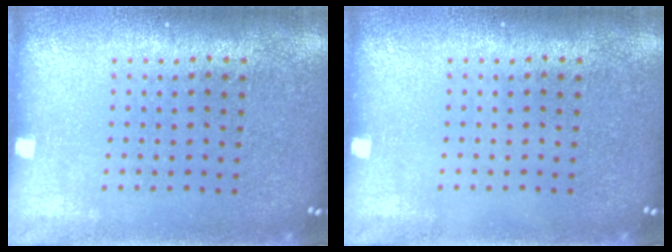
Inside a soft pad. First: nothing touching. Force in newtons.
{"total": 0.0}